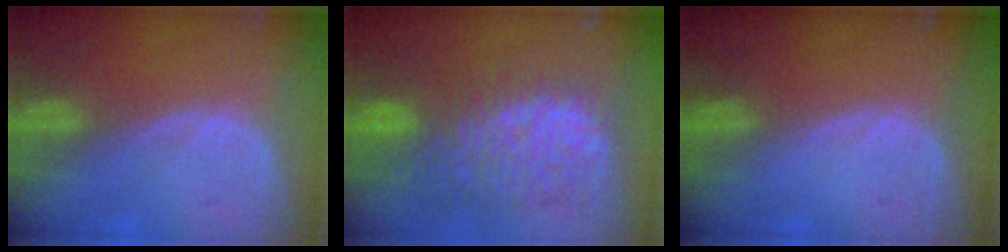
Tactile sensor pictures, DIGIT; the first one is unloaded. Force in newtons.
{"total": 11.0, "press": 10.1, "slide": 4.3}
{"total": 0.0}